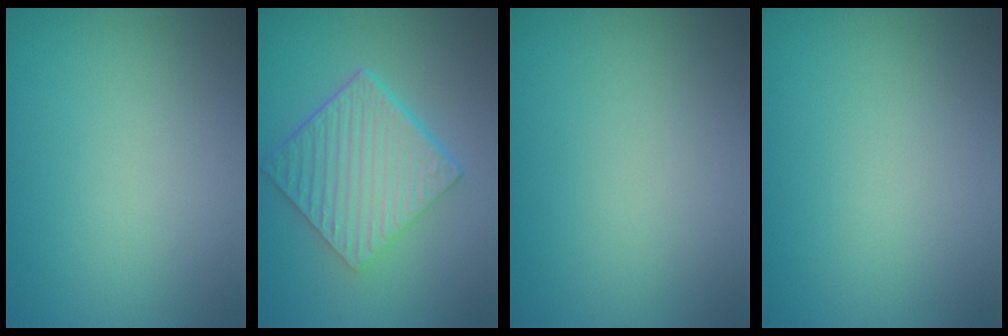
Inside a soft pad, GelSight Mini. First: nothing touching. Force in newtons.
{"total": 6.4, "press": 4.5, "slide": 4.6}
{"total": 0.0}
{"total": 0.0}